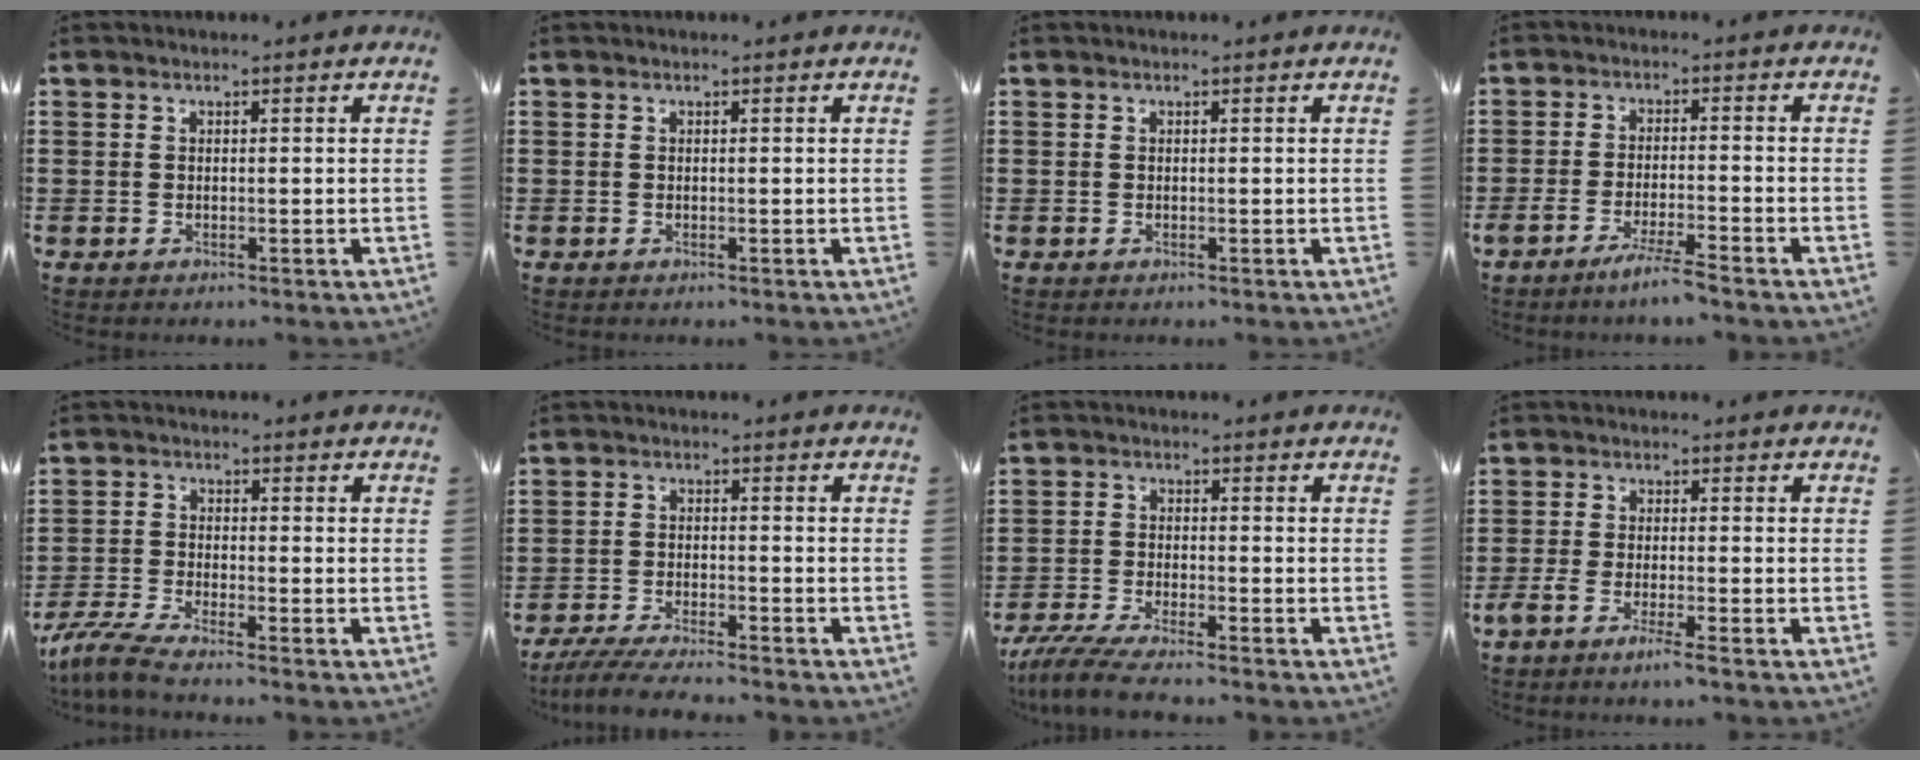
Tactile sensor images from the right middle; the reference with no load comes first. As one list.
[{"total": 0.0}, {"total": 0.0}, {"total": 4.2, "force": [-3.3, -0.3, 2.6], "torque": [-0.045, -0.011, -0.060]}, {"total": 4.1, "force": [-3.7, 0.1, 1.8], "torque": [-0.060, -0.016, -0.079]}, {"total": 4.6, "force": [-4.3, 0.2, 1.6], "torque": [-0.039, -0.012, -0.085]}, {"total": 4.9, "force": [-4.5, 0.2, 1.8], "torque": [-0.058, -0.019, -0.093]}, {"total": 3.1, "force": [-2.0, 0.0, 2.4], "torque": [-0.052, -0.007, -0.040]}]